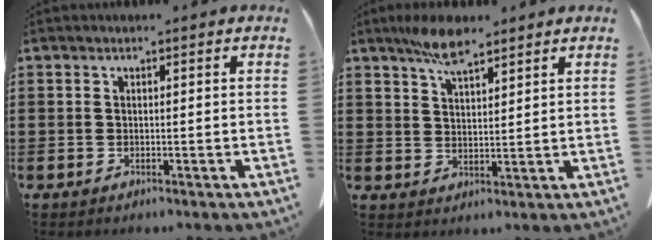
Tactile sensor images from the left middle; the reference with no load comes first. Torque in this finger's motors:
{"motor_torque": [1.10, -0.65, 0.26, 0.10]}